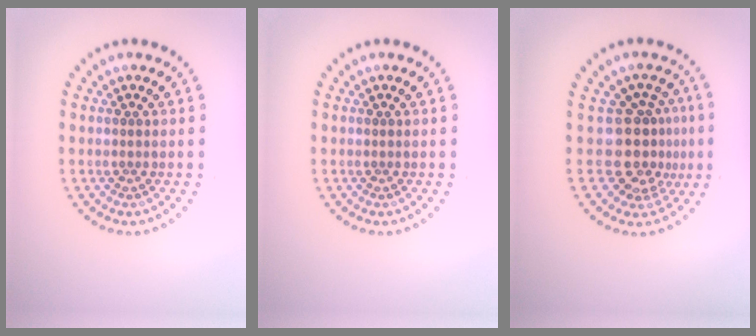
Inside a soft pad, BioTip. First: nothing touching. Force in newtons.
{"total": 0.0}
{"total": 4.3, "press": 3.2, "slide": 2.9}